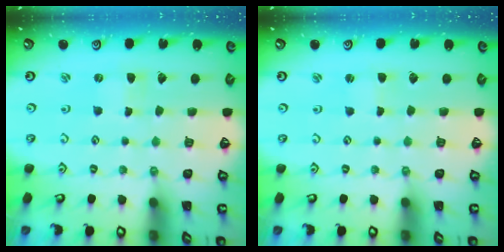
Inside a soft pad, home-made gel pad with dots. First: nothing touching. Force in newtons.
{"total": 0.0}